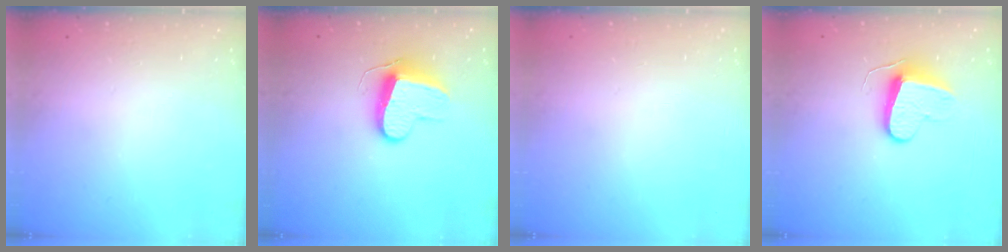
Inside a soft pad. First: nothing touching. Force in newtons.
{"total": 10.6, "press": 10.6, "slide": 0.2}
{"total": 0.6, "press": 0.6, "slide": 0.2}
{"total": 9.1, "press": 9.1, "slide": 0.7}